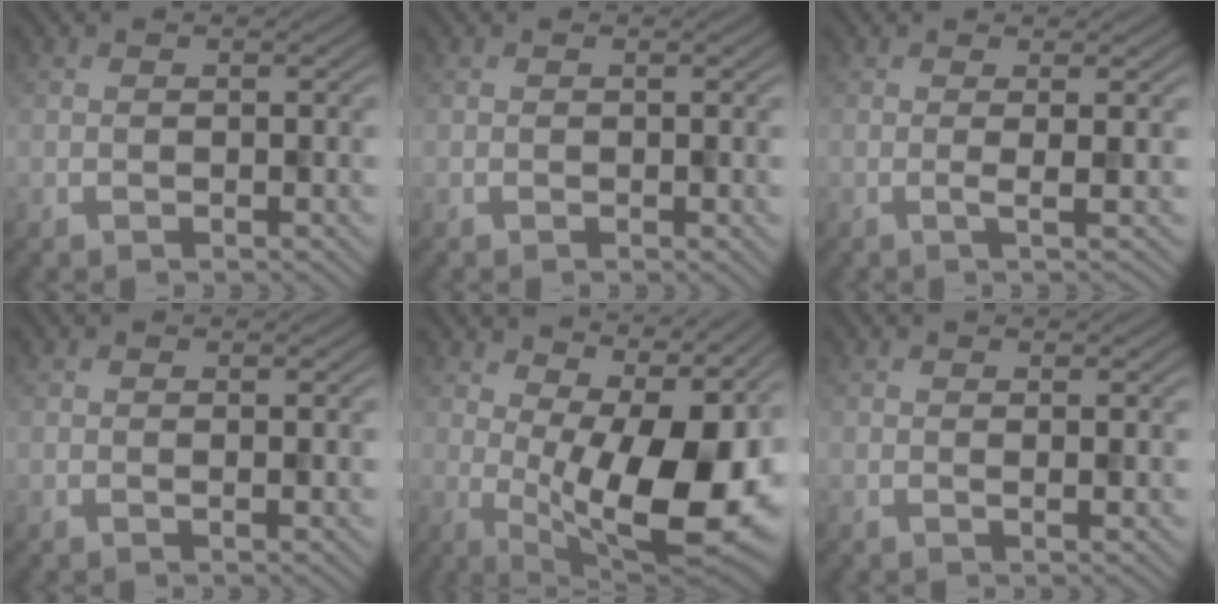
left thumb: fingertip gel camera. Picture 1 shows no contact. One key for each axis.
{"total": 0.8, "fx": -0.3, "fy": 0.1, "fz": 0.7, "tx": -0.014, "ty": 0.002, "tz": -0.004}
{"total": 2.0, "fx": 0.5, "fy": 0.2, "fz": 2.0, "tx": -0.024, "ty": 0.005, "tz": -0.007}
{"total": 0.8, "fx": 0.6, "fy": 0.0, "fz": 0.6, "tx": -0.005, "ty": 0.005, "tz": 0.007}
{"total": 15.0, "fx": 2.0, "fy": 5.5, "fz": 13.8, "tx": -0.193, "ty": 0.000, "tz": 0.045}
{"total": 1.1, "fx": 0.7, "fy": 0.0, "fz": 0.9, "tx": -0.009, "ty": 0.003, "tz": 0.009}